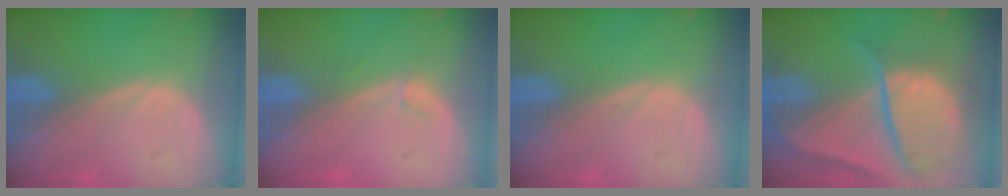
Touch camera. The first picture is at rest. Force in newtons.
{"total": 1.0, "press": 0.9, "slide": 0.3}
{"total": 0.0}
{"total": 10.8, "press": 9.0, "slide": 5.8}